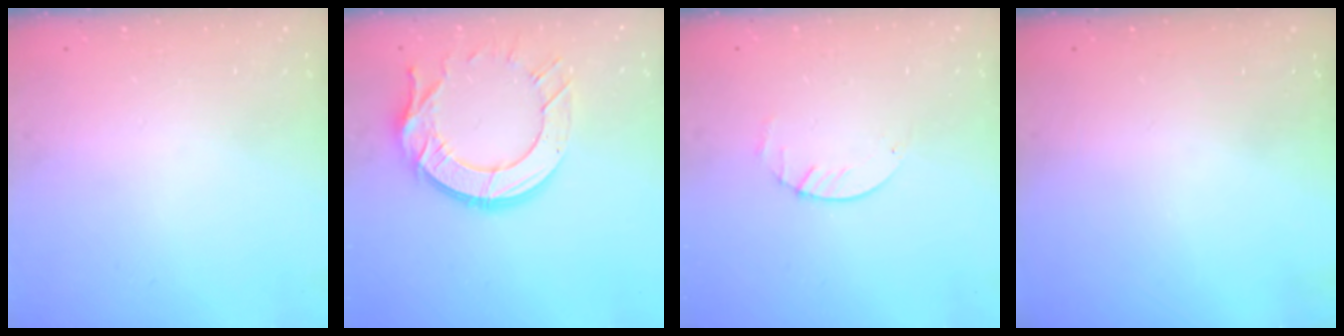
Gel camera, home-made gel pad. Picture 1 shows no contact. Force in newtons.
{"total": 14.7, "press": 14.6, "slide": 1.2}
{"total": 1.8, "press": 1.8, "slide": 0.2}
{"total": 0.0}